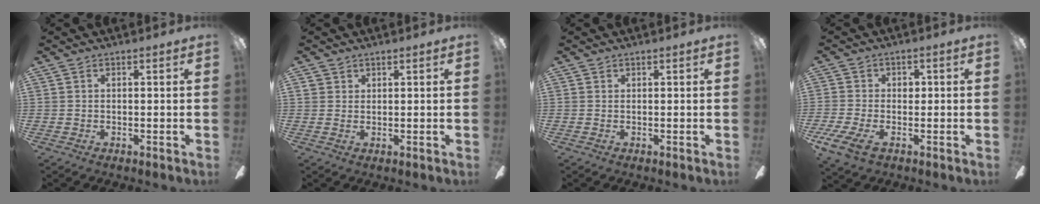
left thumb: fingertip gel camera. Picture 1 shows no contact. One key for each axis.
{"total": 1.4, "fx": 1.1, "fy": 0.9, "fz": 0.3, "tx": -0.007, "ty": 0.000, "tz": 0.021}
{"total": 0.0}
{"total": 7.0, "fx": -2.0, "fy": 4.6, "fz": 4.9, "tx": -0.106, "ty": 0.004, "tz": -0.040}